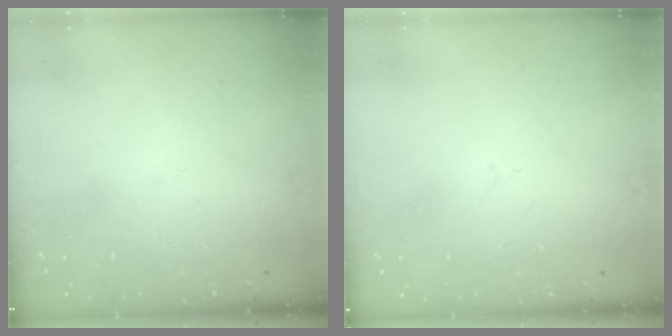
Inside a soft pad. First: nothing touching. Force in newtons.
{"total": 0.0}